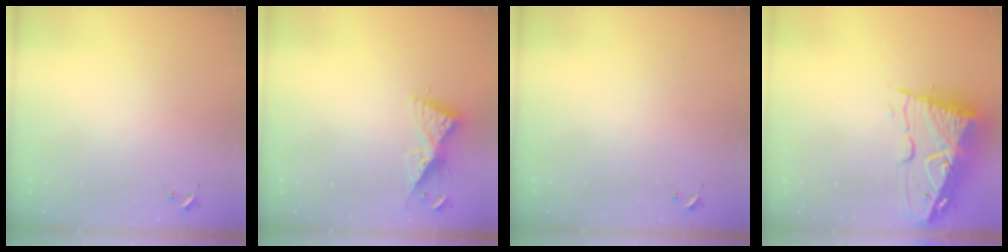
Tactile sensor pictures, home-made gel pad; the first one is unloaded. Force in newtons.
{"total": 9.1, "press": 9.1, "slide": 0.4}
{"total": 0.0}
{"total": 15.5, "press": 15.4, "slide": 1.4}